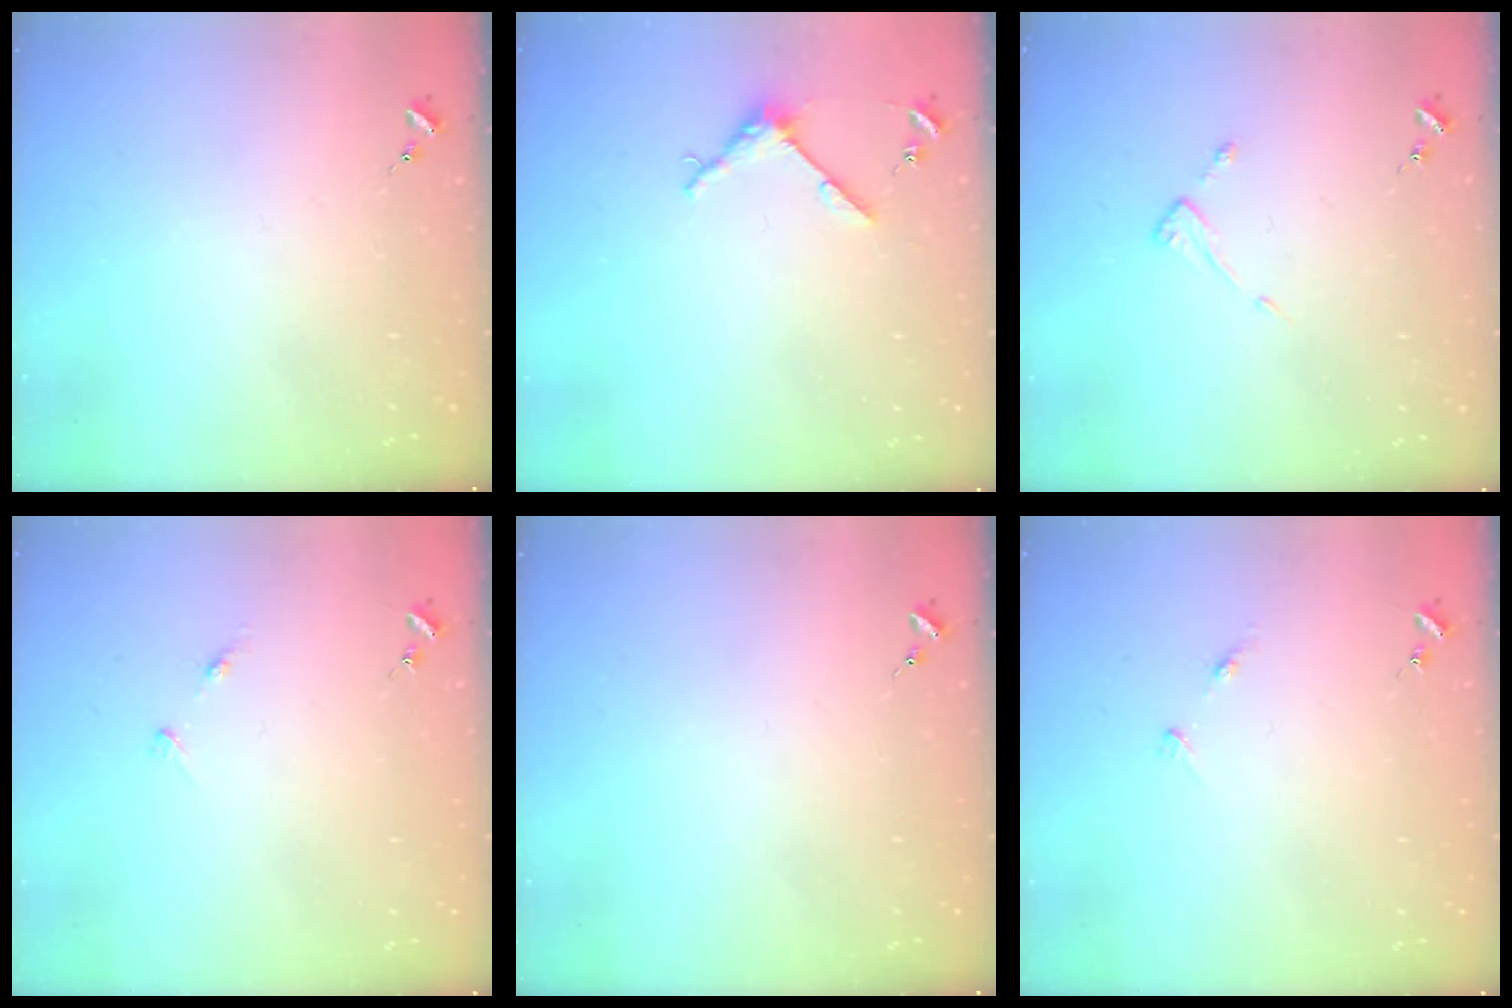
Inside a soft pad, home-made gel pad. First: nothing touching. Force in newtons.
{"total": 4.0, "press": 4.0, "slide": 0.4}
{"total": 4.1, "press": 4.0, "slide": 0.4}
{"total": 5.1, "press": 5.1, "slide": 0.6}
{"total": 0.0}
{"total": 5.1, "press": 5.1, "slide": 0.6}